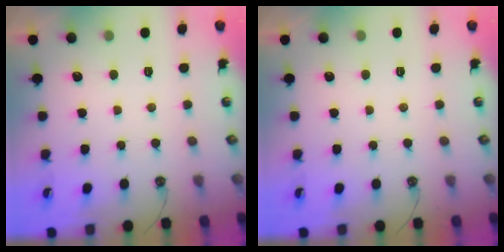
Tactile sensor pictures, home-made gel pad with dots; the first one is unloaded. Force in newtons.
{"total": 0.0}